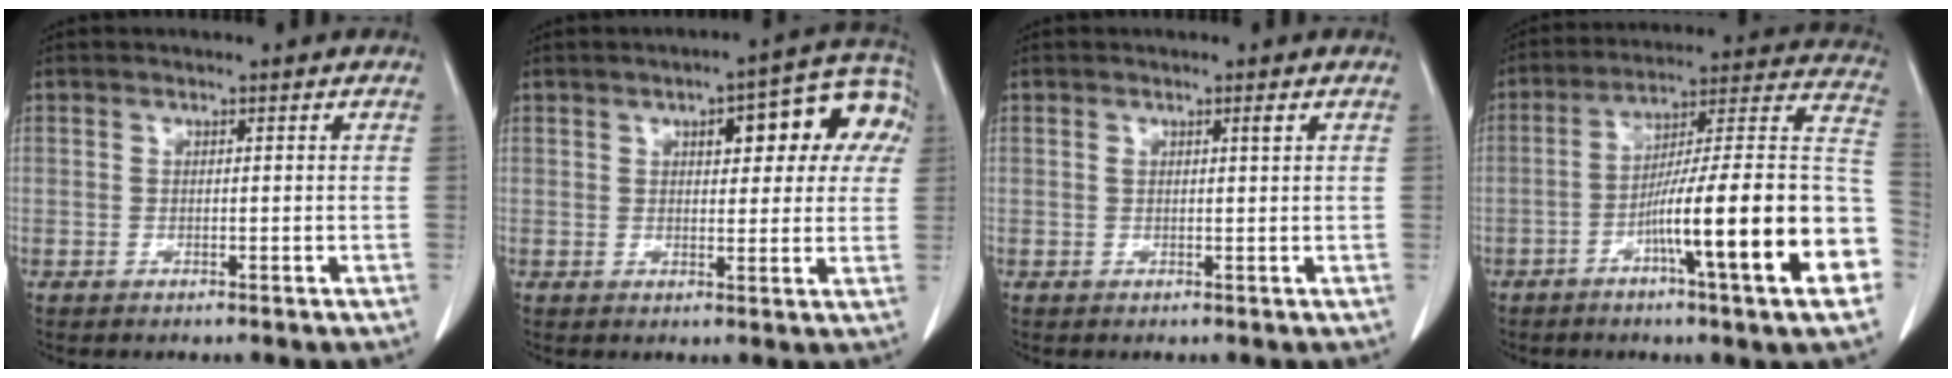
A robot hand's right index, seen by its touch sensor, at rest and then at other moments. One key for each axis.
{"total": 12.0, "fx": 4.0, "fy": 4.2, "fz": 10.5, "tx": -0.117, "ty": 0.035, "tz": 0.043}
{"total": 1.1, "fx": 0.5, "fy": 0.0, "fz": 0.9, "tx": -0.017, "ty": 0.002, "tz": 0.009}
{"total": 22.6, "fx": -7.3, "fy": 0.9, "fz": 21.4, "tx": -0.240, "ty": 0.015, "tz": -0.110}